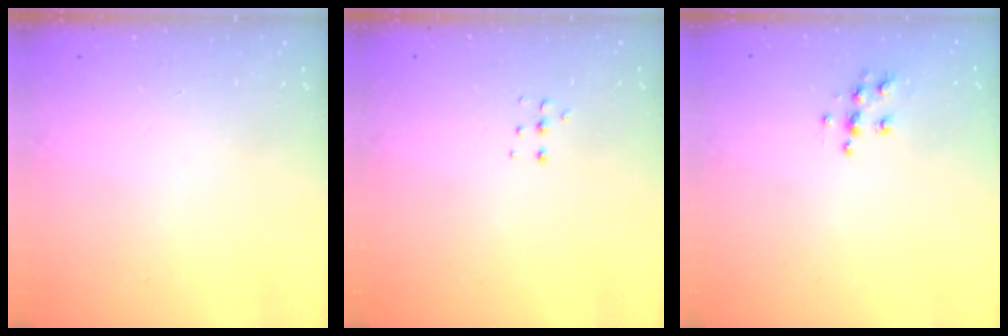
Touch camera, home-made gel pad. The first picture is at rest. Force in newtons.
{"total": 4.0, "press": 4.0, "slide": 0.5}
{"total": 6.4, "press": 6.4, "slide": 0.3}